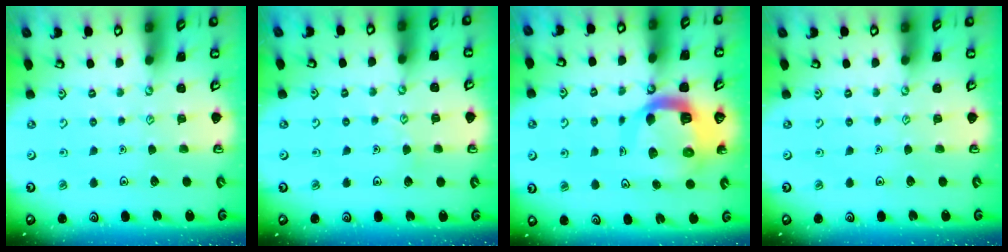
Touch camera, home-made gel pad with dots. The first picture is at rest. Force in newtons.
{"total": 3.8, "press": 3.7, "slide": 0.3}
{"total": 13.6, "press": 13.5, "slide": 1.6}
{"total": 0.0}